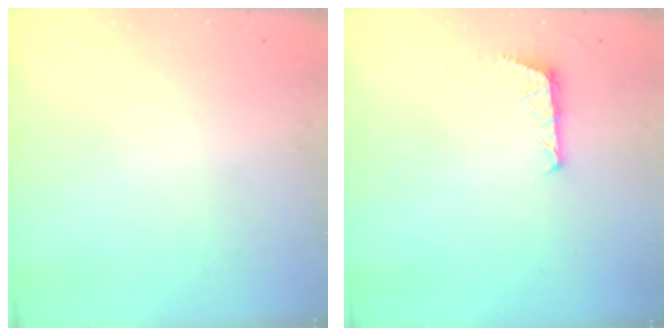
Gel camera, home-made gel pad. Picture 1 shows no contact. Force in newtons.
{"total": 4.7, "press": 4.7, "slide": 0.4}